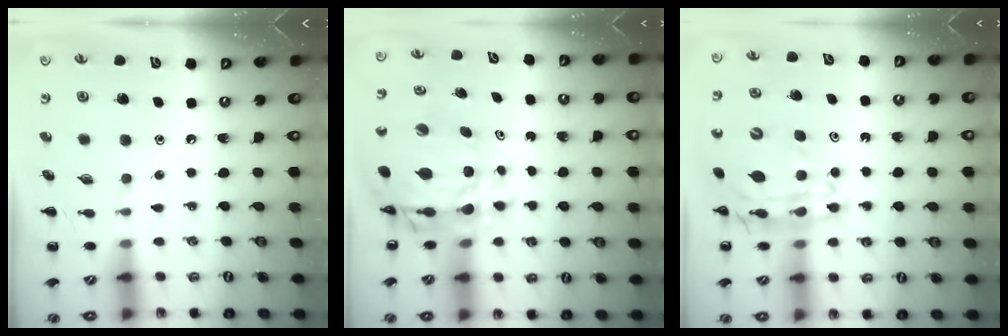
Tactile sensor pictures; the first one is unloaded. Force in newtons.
{"total": 9.3, "press": 8.7, "slide": 3.2}
{"total": 15.2, "press": 14.7, "slide": 3.9}